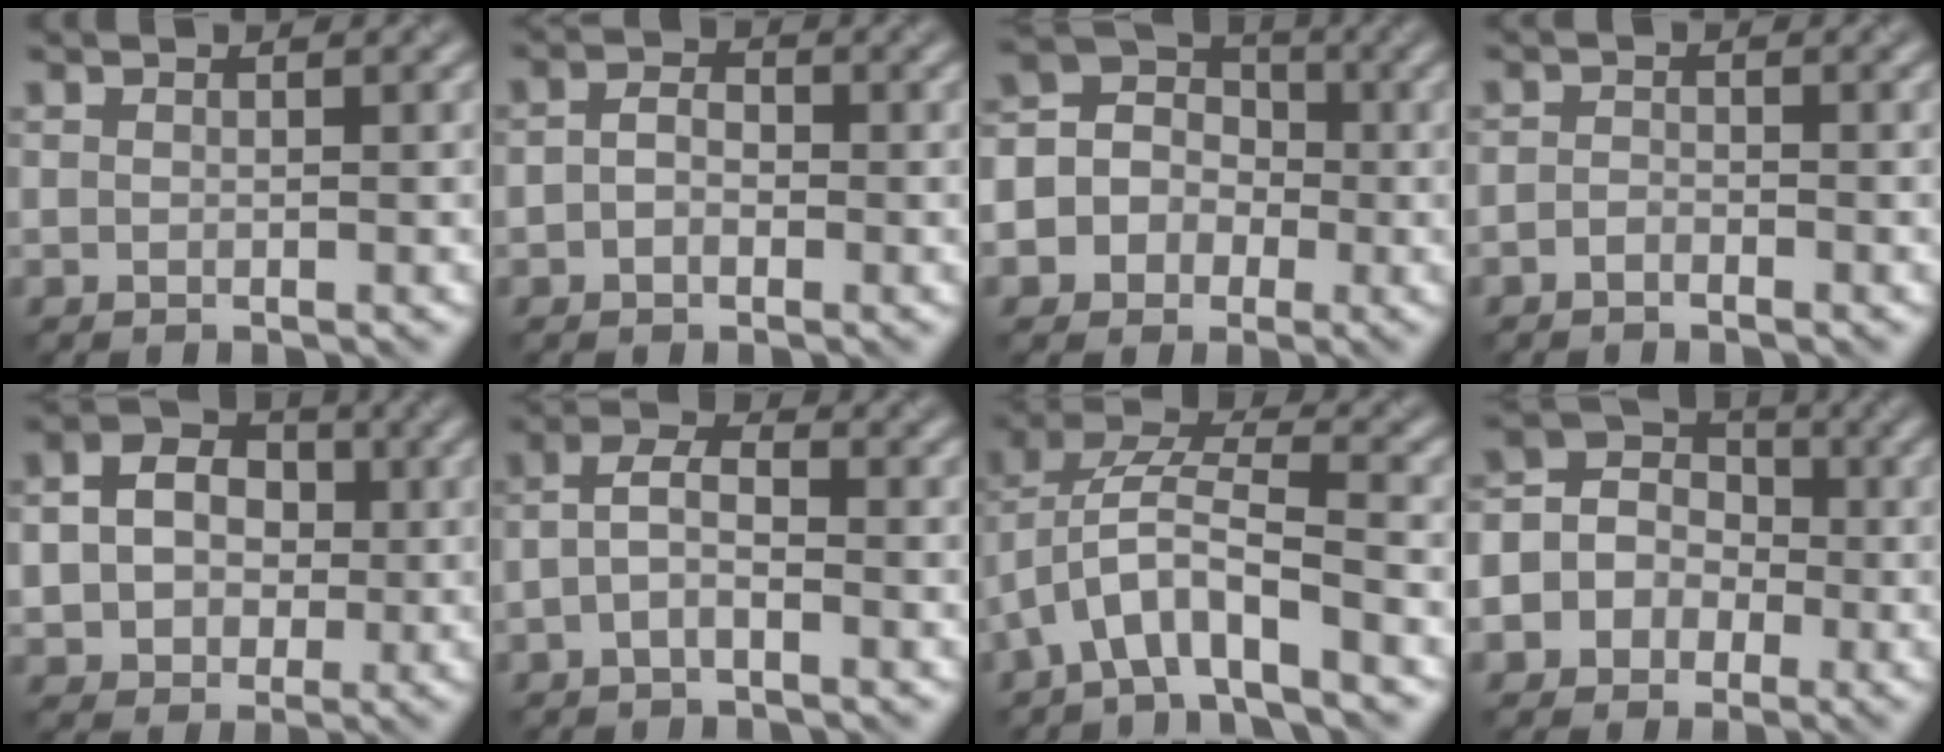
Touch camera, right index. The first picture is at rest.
{"total": 1.9, "force": [-0.4, 1.4, 1.3], "torque": [-0.026, 0.003, -0.014]}
{"total": 7.7, "force": [-1.9, 7.0, 2.4], "torque": [-0.058, 0.019, -0.055]}
{"total": 0.9, "force": [-0.7, 0.4, 0.4], "torque": [-0.008, 0.002, -0.016]}
{"total": 7.2, "force": [0.5, 6.0, 4.0], "torque": [-0.071, 0.019, -0.005]}
{"total": 2.7, "force": [-0.9, 1.2, 2.3], "torque": [-0.046, 0.009, -0.024]}
{"total": 6.4, "force": [-2.9, 2.2, 5.2], "torque": [-0.098, 0.016, -0.059]}
{"total": 6.8, "force": [-1.7, 6.2, 2.3], "torque": [-0.049, 0.018, -0.052]}